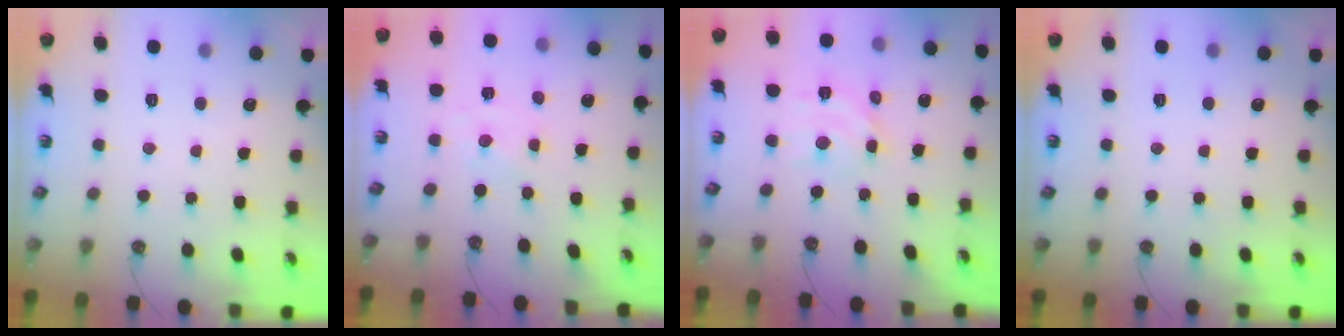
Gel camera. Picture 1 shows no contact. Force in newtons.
{"total": 0.0}
{"total": 10.1, "press": 10.1, "slide": 0.7}
{"total": 0.0}